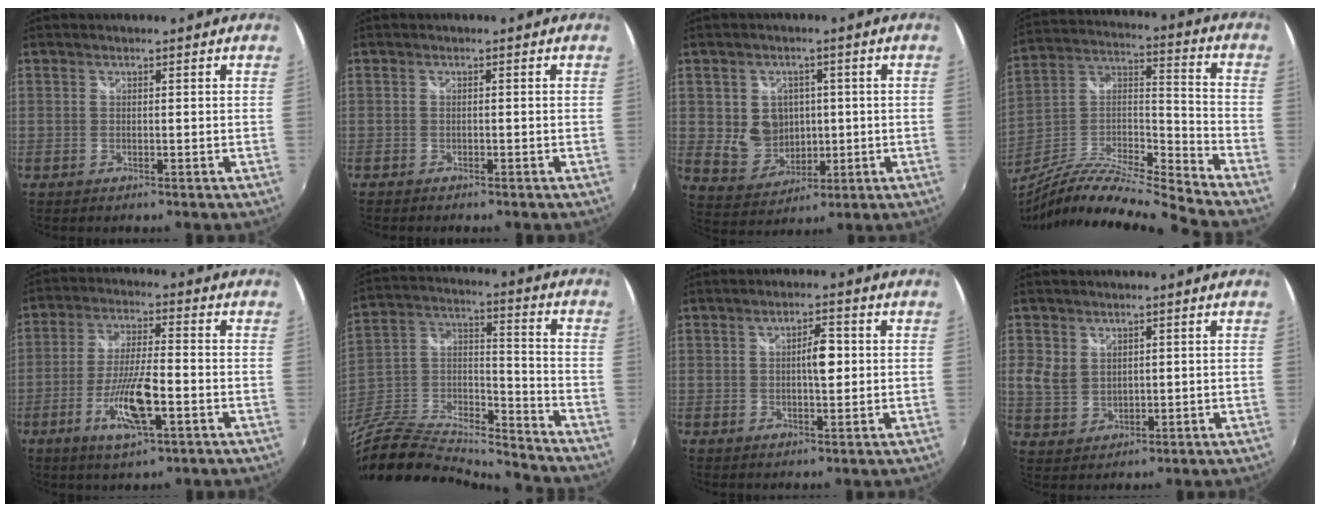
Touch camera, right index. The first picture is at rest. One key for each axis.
{"total": 1.3, "fx": -1.2, "fy": 0.3, "fz": 0.4, "tx": -0.011, "ty": -0.008, "tz": -0.021}
{"total": 8.0, "fx": 0.3, "fy": 7.2, "fz": 3.5, "tx": -0.078, "ty": 0.003, "tz": 0.024}
{"total": 15.6, "fx": -13.5, "fy": -0.7, "fz": 7.8, "tx": -0.147, "ty": 0.001, "tz": -0.261}
{"total": 10.9, "fx": -4.2, "fy": 2.4, "fz": 9.7, "tx": -0.195, "ty": -0.010, "tz": -0.077}
{"total": 20.9, "fx": -18.0, "fy": 4.6, "fz": 9.7, "tx": -0.211, "ty": -0.008, "tz": -0.332}
{"total": 4.5, "fx": 0.5, "fy": 1.7, "fz": 4.2, "tx": -0.063, "ty": 0.004, "tz": 0.008}
{"total": 5.5, "fx": 1.7, "fy": 4.5, "fz": 2.8, "tx": -0.058, "ty": 0.003, "tz": 0.038}